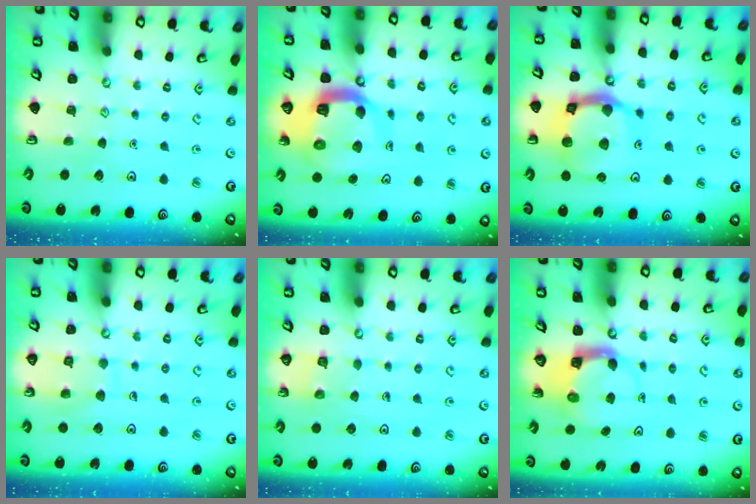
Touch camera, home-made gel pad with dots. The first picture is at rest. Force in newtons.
{"total": 13.6, "press": 13.5, "slide": 1.6}
{"total": 17.6, "press": 17.5, "slide": 2.1}
{"total": 8.4, "press": 8.3, "slide": 0.6}
{"total": 2.8, "press": 2.8, "slide": 0.1}
{"total": 3.9, "press": 3.8, "slide": 0.5}